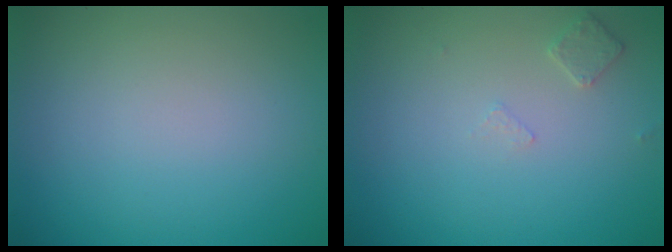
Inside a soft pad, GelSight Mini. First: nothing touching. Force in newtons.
{"total": 1.2, "press": 1.1, "slide": 0.3}